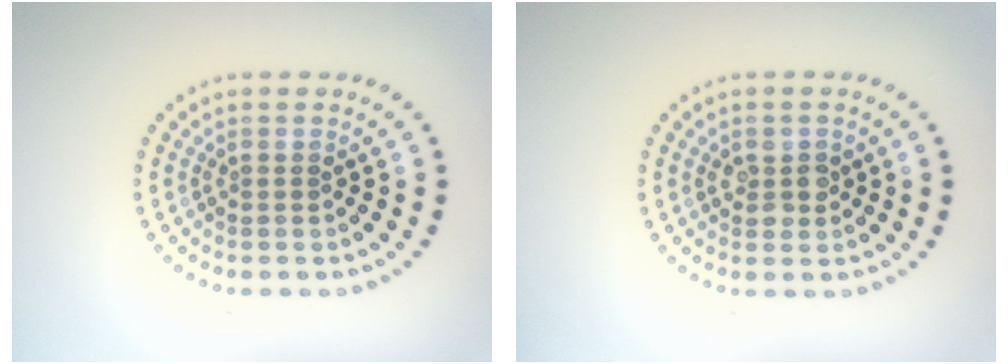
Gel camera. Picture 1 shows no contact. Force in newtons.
{"total": 2.1, "press": 2.0, "slide": 0.4}